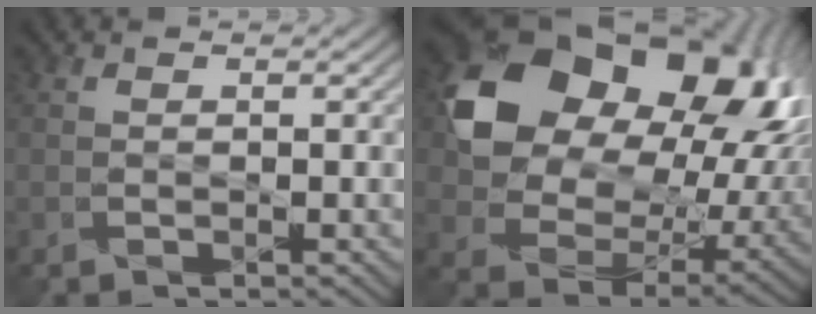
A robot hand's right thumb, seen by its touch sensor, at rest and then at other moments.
{"total": 18.8, "force": [5.6, 13.9, 11.4], "torque": [-0.223, -0.015, 0.133]}